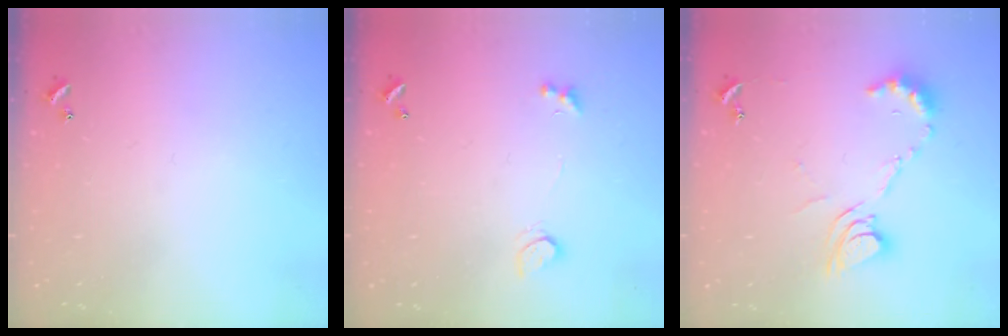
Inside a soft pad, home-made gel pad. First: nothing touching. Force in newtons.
{"total": 2.6, "press": 2.4, "slide": 1.2}
{"total": 10.9, "press": 10.9, "slide": 0.9}